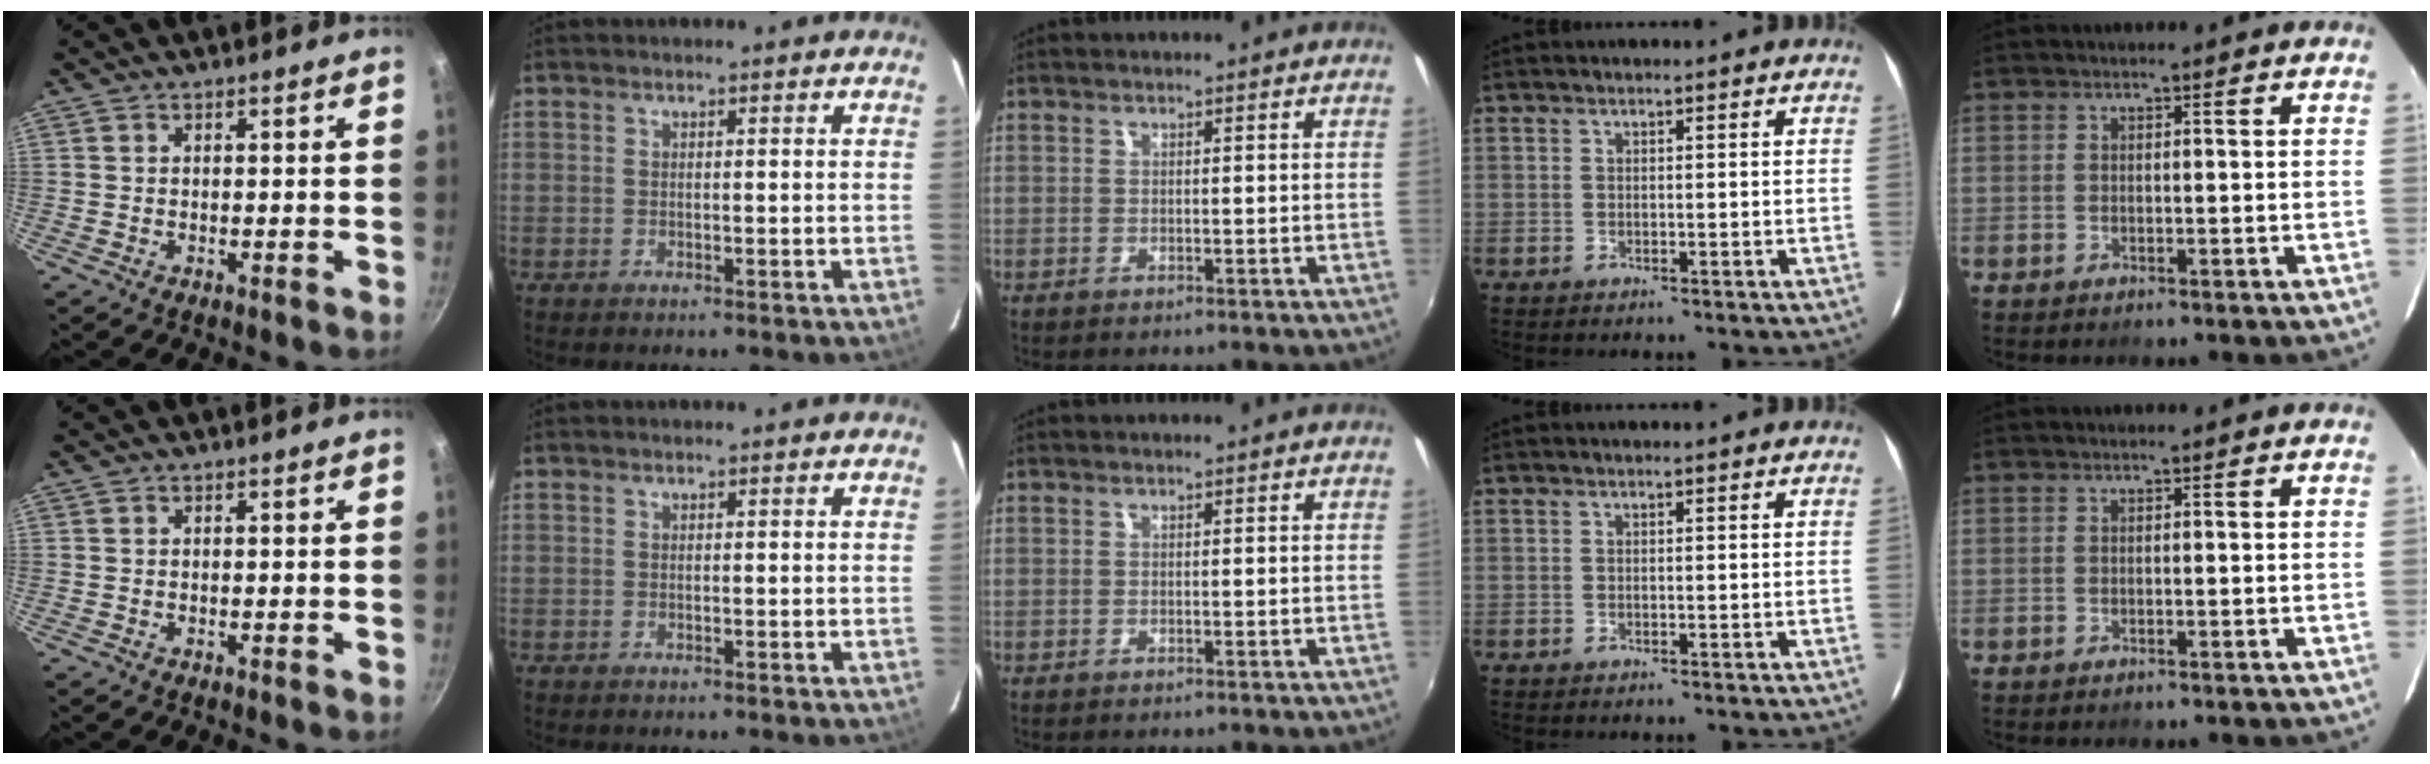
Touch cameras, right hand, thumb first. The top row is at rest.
{}